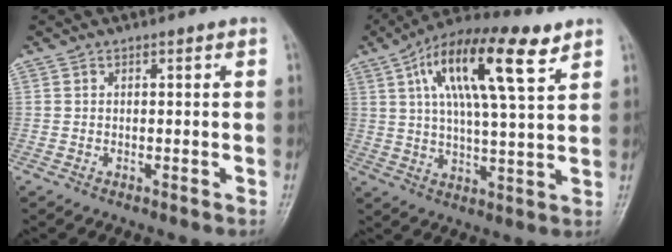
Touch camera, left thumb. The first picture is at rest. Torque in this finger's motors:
{"motor_torque": [1.35, 1.09, 2.22, -0.55, 0.56]}